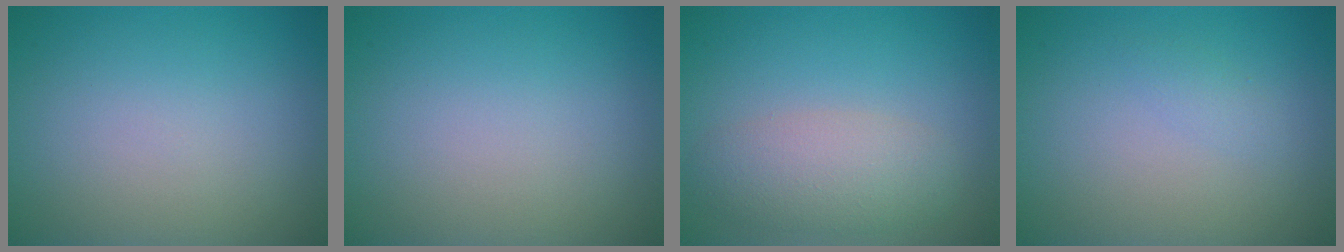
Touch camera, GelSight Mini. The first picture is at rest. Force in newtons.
{"total": 0.0}
{"total": 3.9, "press": 3.9, "slide": 0.1}
{"total": 0.8, "press": 0.8, "slide": 0.0}